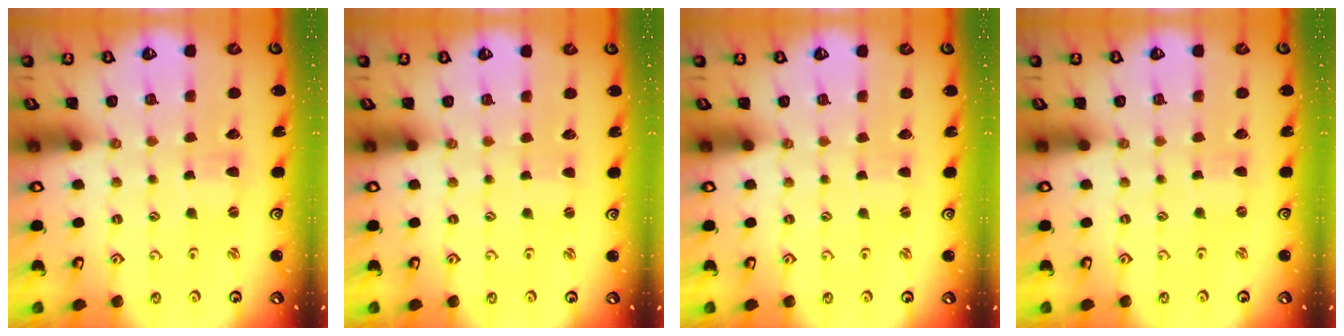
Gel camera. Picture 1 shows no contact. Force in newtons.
{"total": 1.0, "press": 1.0, "slide": 0.2}
{"total": 0.8, "press": 0.8, "slide": 0.2}
{"total": 0.0}